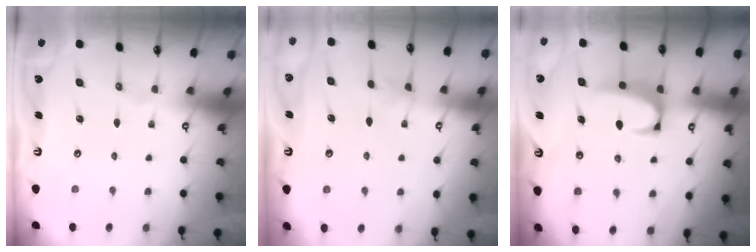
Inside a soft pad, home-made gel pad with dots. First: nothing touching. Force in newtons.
{"total": 3.1, "press": 3.1, "slide": 0.2}
{"total": 2.8, "press": 2.7, "slide": 0.9}